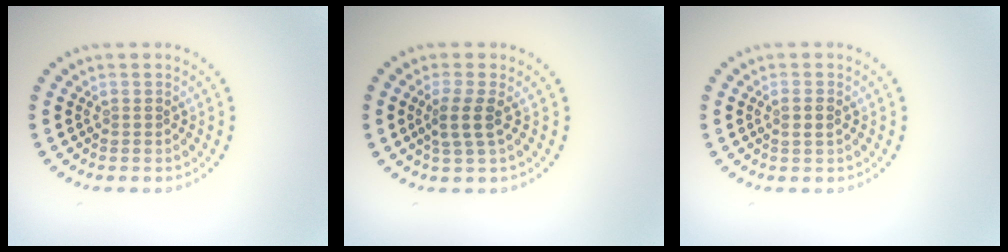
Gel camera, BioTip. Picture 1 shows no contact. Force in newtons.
{"total": 2.2, "press": 1.8, "slide": 1.3}
{"total": 1.2, "press": 1.0, "slide": 0.6}